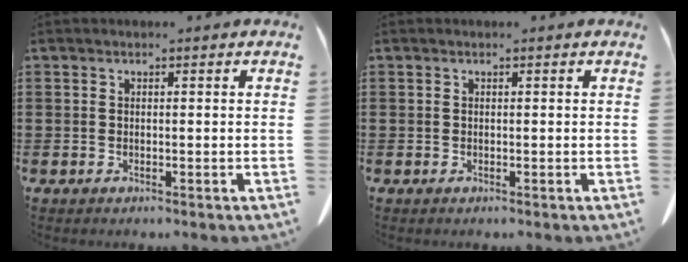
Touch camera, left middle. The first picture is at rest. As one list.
[{"total": 0.0}]